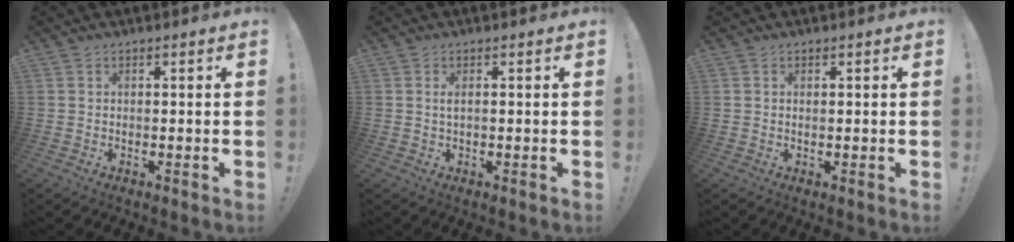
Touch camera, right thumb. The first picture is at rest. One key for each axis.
{"total": 1.3, "fx": 0.0, "fy": 0.1, "fz": 1.3, "tx": -0.033, "ty": 0.003, "tz": 0.001}
{"total": 0.7, "fx": 0.5, "fy": 0.1, "fz": 0.5, "tx": -0.003, "ty": -0.003, "tz": 0.008}